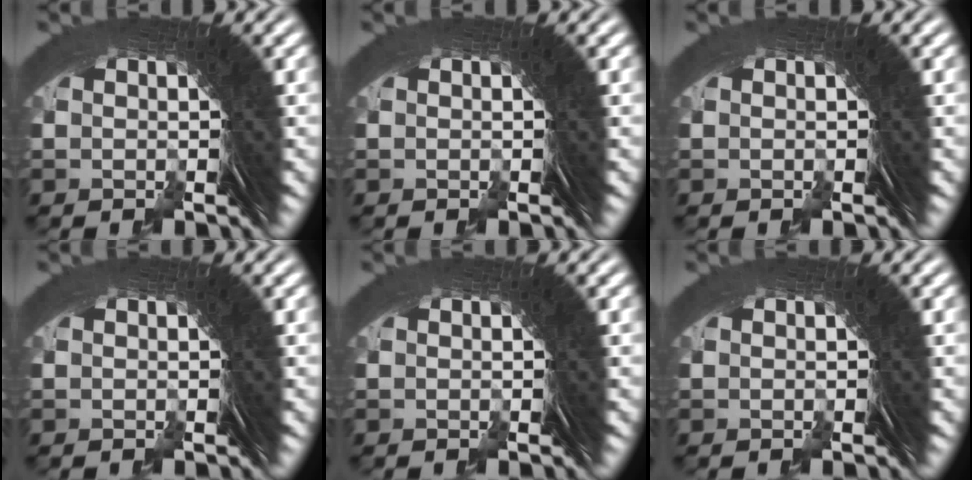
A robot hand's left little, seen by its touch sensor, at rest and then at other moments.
{"total": 0.0}
{"total": 0.0}
{"total": 0.0}
{"total": 0.0}
{"total": 0.0}